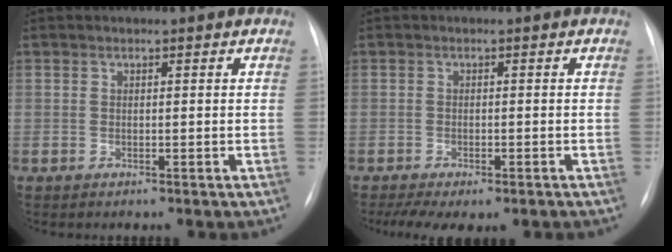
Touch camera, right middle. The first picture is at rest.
{"total": 7.7, "force": [-5.6, 2.8, 4.6], "torque": [-0.070, -0.005, -0.078]}